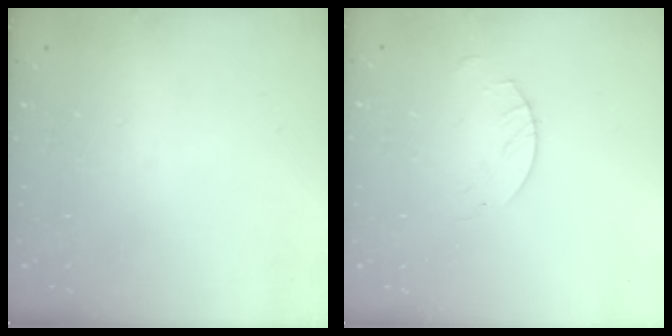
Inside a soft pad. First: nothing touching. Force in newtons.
{"total": 2.5, "press": 2.5, "slide": 0.1}